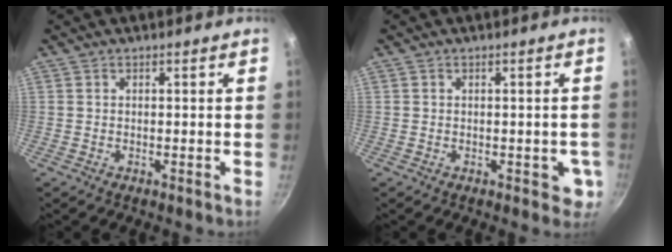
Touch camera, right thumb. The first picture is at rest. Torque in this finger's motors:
{"motor_torque": [0.85, 0.41, -0.29, 0.15, 0.02]}